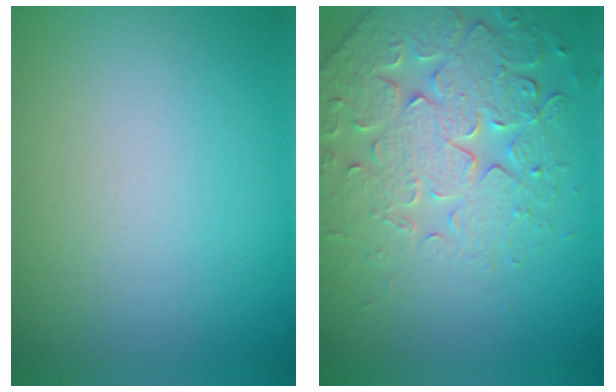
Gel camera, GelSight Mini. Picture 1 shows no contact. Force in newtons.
{"total": 7.5, "press": 5.9, "slide": 4.7}